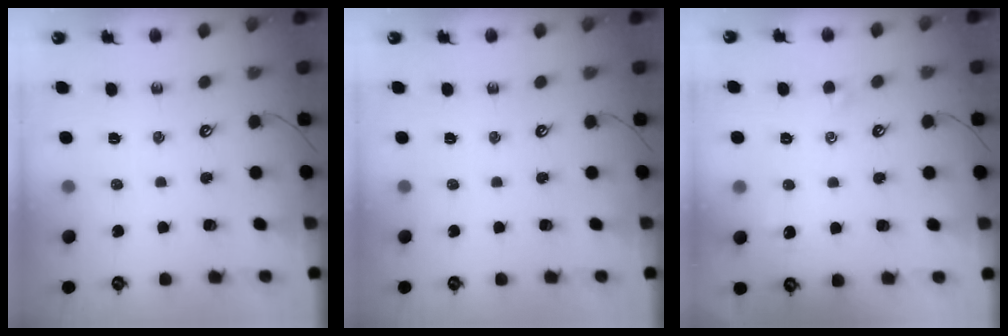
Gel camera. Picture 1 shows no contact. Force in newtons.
{"total": 0.0}
{"total": 0.6, "press": 0.4, "slide": 0.4}